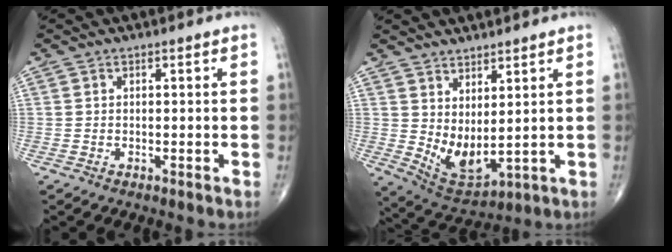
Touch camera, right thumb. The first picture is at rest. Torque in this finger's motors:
{"motor_torque": [0.37, 0.07, 0.00, -0.18, 0.05]}